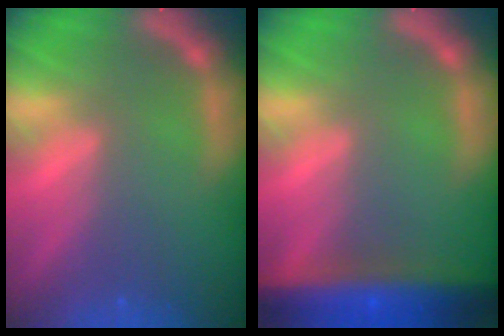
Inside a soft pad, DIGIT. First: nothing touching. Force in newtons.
{"total": 10.0}